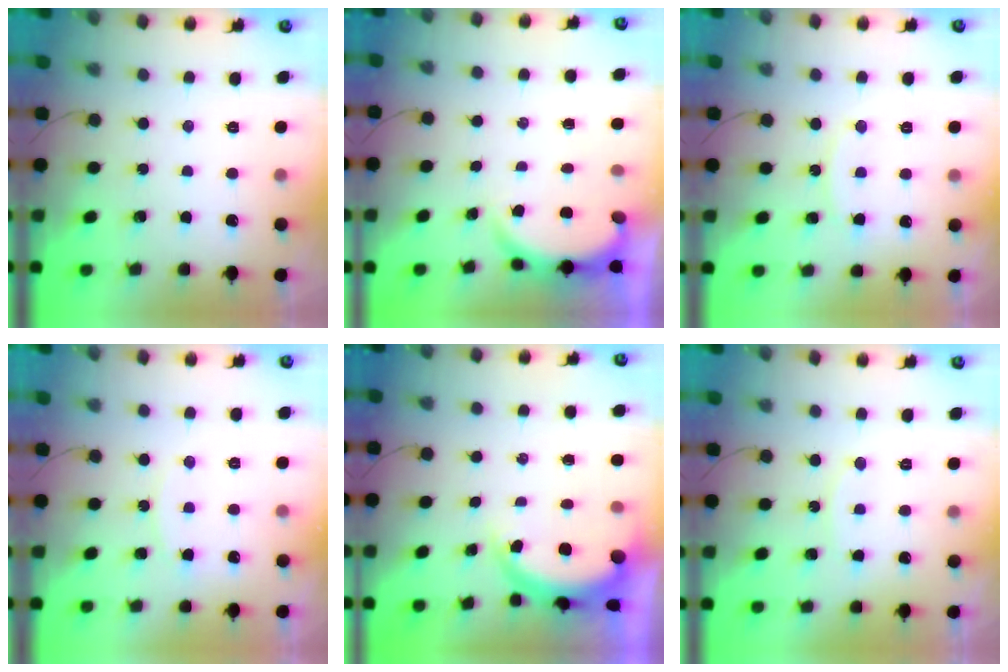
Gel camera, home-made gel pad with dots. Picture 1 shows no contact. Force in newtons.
{"total": 2.8, "press": 2.7, "slide": 0.6}
{"total": 9.0, "press": 9.0, "slide": 0.7}
{"total": 6.6, "press": 6.6, "slide": 0.7}
{"total": 5.5, "press": 5.5, "slide": 0.4}
{"total": 6.8, "press": 6.8, "slide": 0.3}